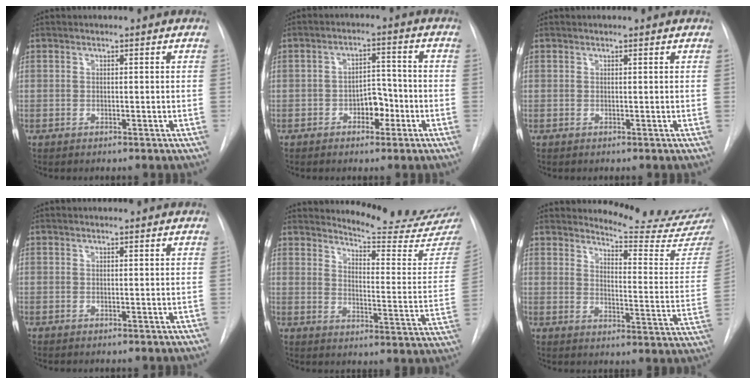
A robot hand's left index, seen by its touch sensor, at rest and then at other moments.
{"total": 4.9, "force": [-2.9, 2.5, 3.0], "torque": [-0.039, 0.007, -0.044]}
{"total": 0.0}
{"total": 0.0}
{"total": 17.3, "force": [16.9, -0.6, 3.8], "torque": [-0.056, -0.135, 0.199]}
{"total": 15.1, "force": [14.8, -1.6, 2.2], "torque": [-0.033, -0.142, 0.169]}